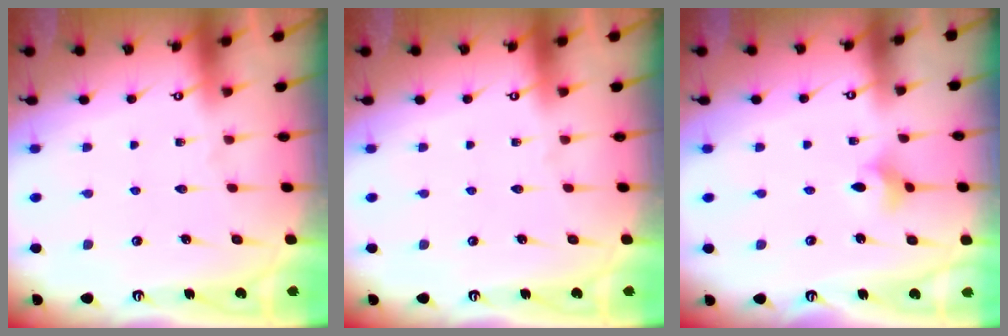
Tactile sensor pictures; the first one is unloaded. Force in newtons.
{"total": 0.0}
{"total": 3.1, "press": 3.1, "slide": 0.2}